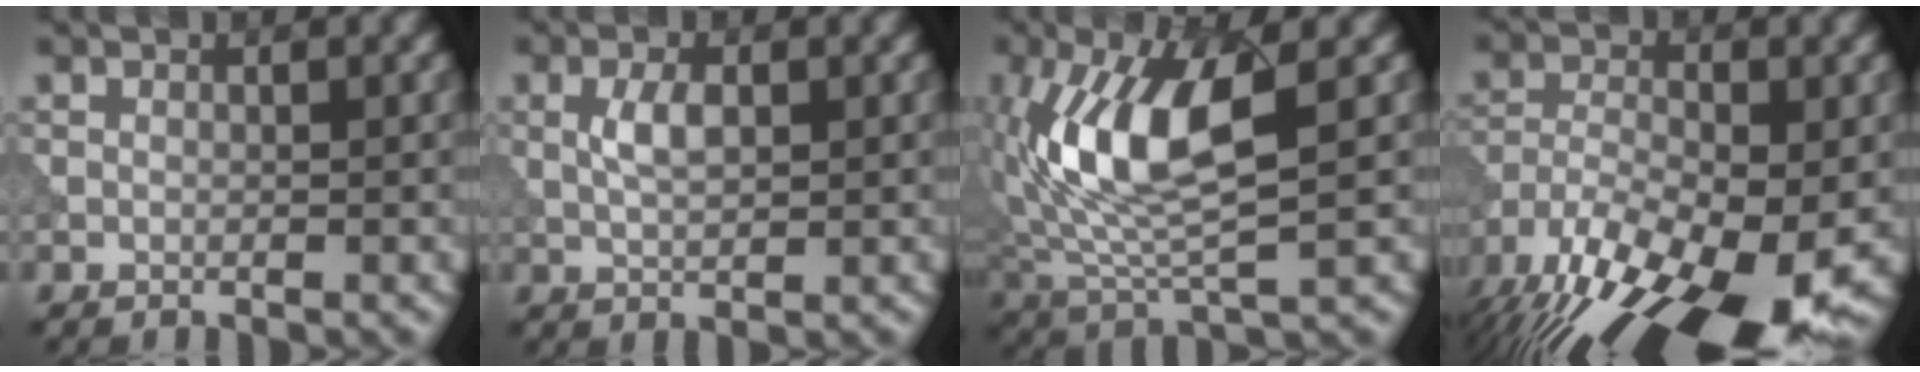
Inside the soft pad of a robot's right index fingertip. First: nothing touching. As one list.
[{"total": 2.4, "force": [0.3, 1.1, 2.1], "torque": [-0.048, 0.001, 0.007]}, {"total": 9.2, "force": [1.6, 3.3, 8.4], "torque": [-0.176, 0.003, 0.030]}, {"total": 15.1, "force": [-9.2, 5.8, 10.4], "torque": [-0.195, -0.023, -0.152]}]